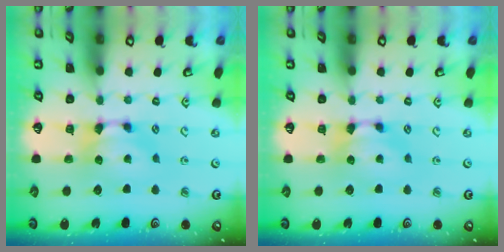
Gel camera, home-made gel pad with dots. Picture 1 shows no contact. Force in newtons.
{"total": 0.0}